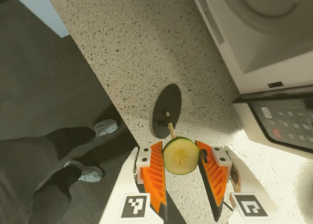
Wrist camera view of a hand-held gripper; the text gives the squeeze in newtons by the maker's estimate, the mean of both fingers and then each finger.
{"total": 11.0, "left": 10.8, "right": 11.2}